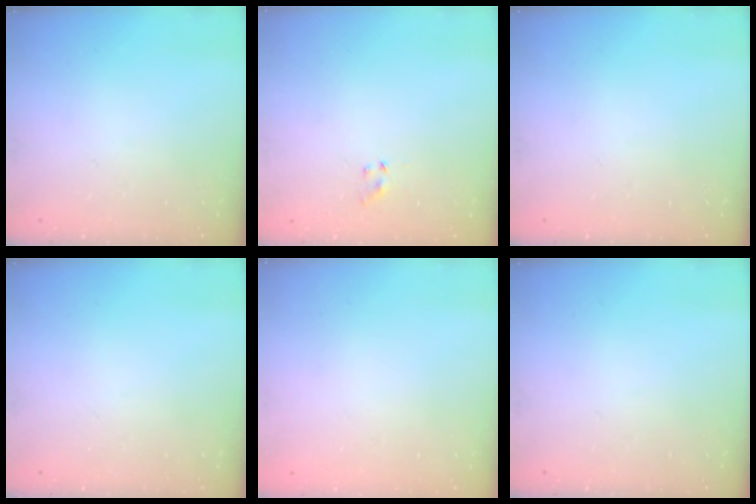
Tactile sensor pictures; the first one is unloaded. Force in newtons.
{"total": 3.2, "press": 2.8, "slide": 1.4}
{"total": 0.0}
{"total": 0.0}
{"total": 1.8, "press": 1.8, "slide": 0.2}
{"total": 0.0}